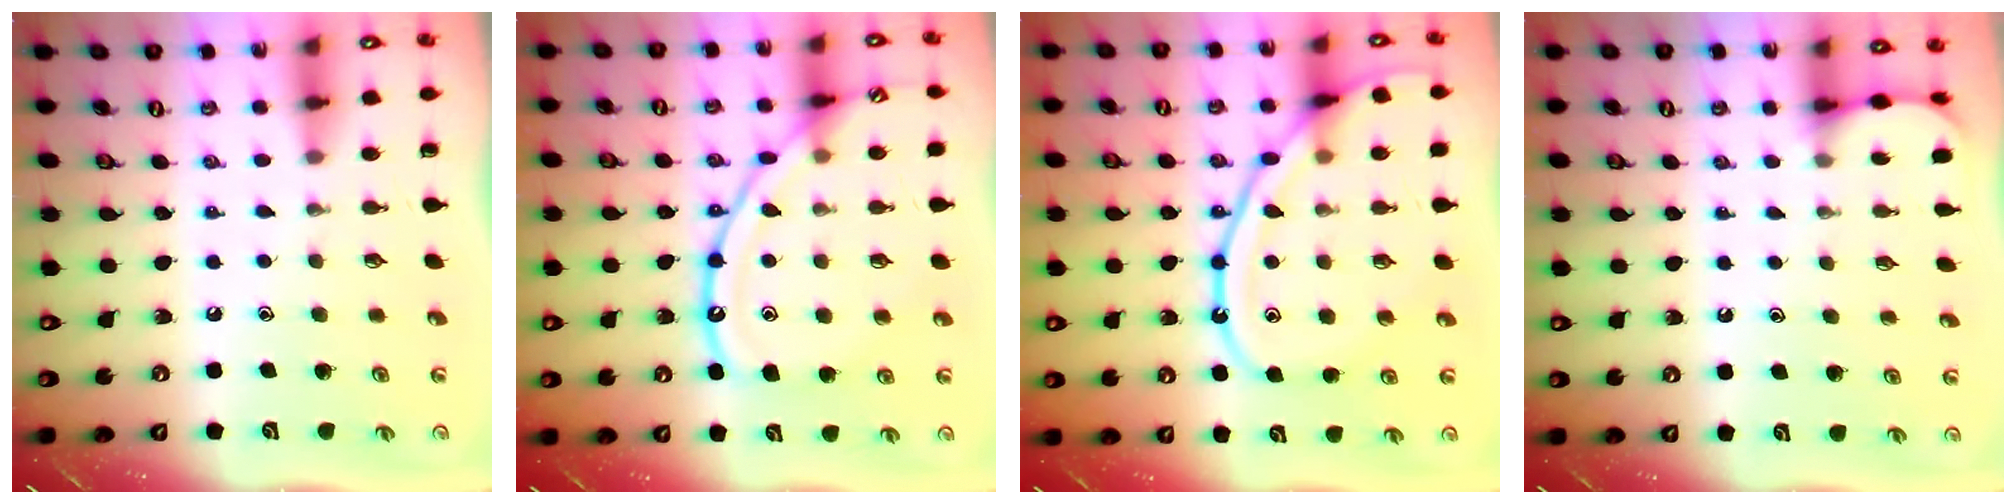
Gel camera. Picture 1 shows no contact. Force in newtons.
{"total": 16.4, "press": 16.3, "slide": 1.4}
{"total": 16.0, "press": 15.9, "slide": 1.4}
{"total": 4.1, "press": 4.1, "slide": 0.5}